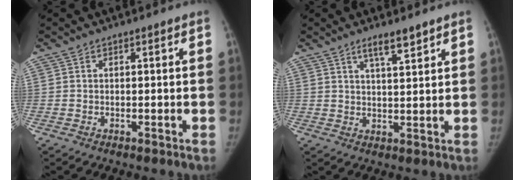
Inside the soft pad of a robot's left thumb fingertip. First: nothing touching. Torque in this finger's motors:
{"motor_torque": [0.04, -0.15, 0.68, -0.24, 0.00]}